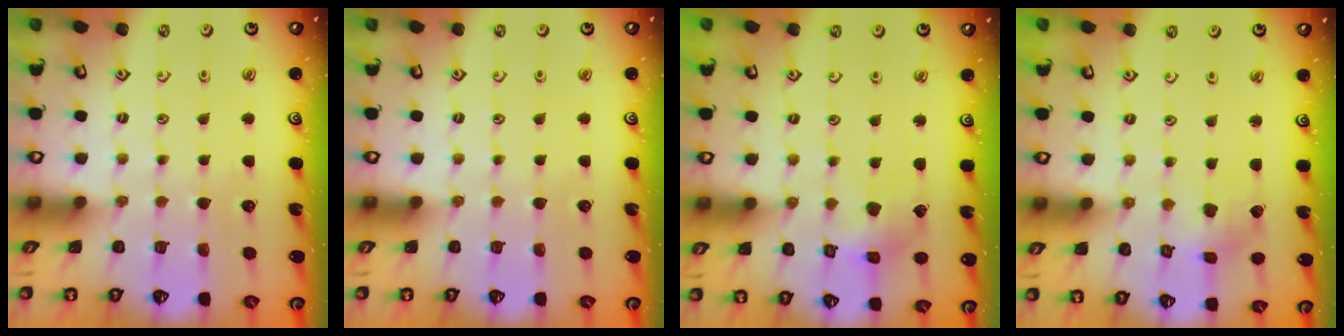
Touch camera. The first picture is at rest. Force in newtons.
{"total": 0.0}
{"total": 4.0, "press": 3.9, "slide": 0.5}
{"total": 2.2, "press": 2.2, "slide": 0.1}